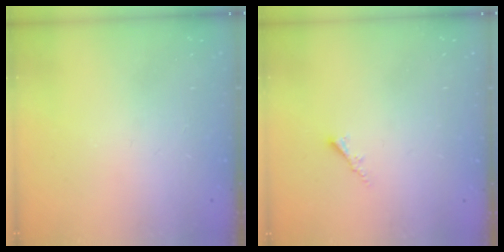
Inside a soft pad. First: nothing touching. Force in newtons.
{"total": 1.8, "press": 1.7, "slide": 0.5}